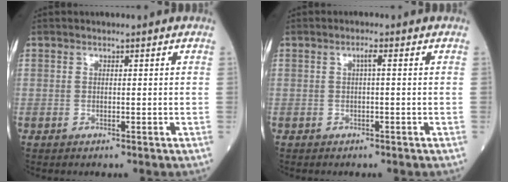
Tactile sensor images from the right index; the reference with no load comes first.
{"total": 1.2, "force": [0.2, 0.0, 1.2], "torque": [-0.025, 0.003, 0.002]}